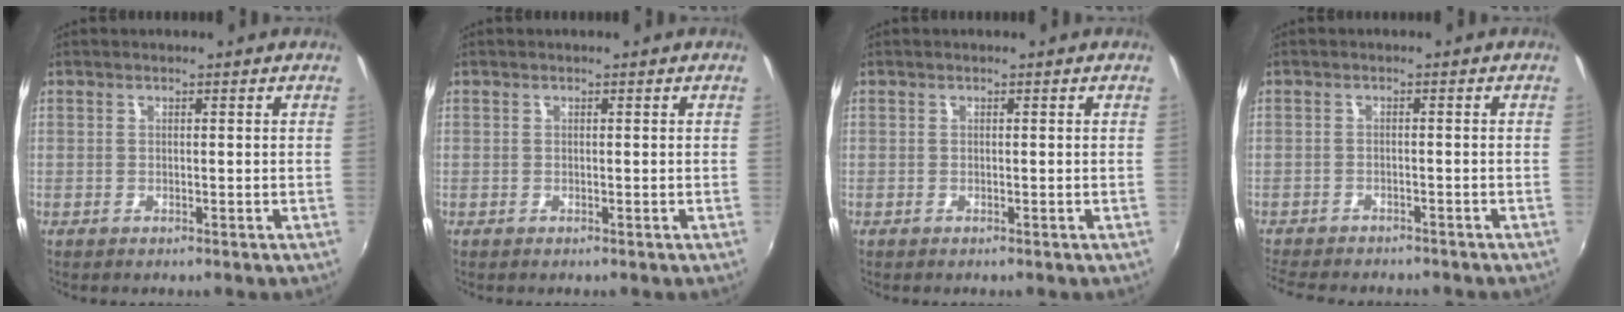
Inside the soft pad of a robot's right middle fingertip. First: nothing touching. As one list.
[{"total": 0.0}, {"total": 0.0}, {"total": 8.9, "force": [-7.9, 2.4, 3.1], "torque": [-0.083, -0.022, -0.124]}]